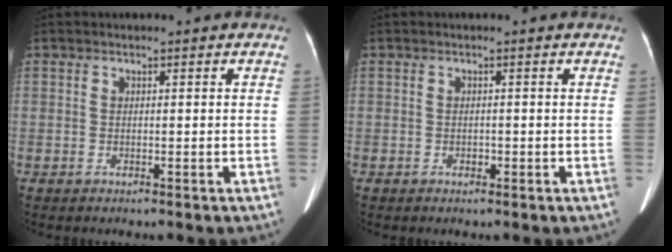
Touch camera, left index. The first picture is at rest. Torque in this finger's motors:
{"motor_torque": [-0.05, 0.01, 0.00, 0.00]}